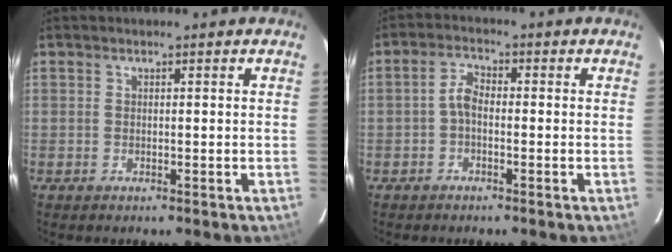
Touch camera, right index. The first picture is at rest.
{"total": 2.6, "force": [-1.0, 1.2, 2.1], "torque": [-0.046, 0.009, -0.022]}